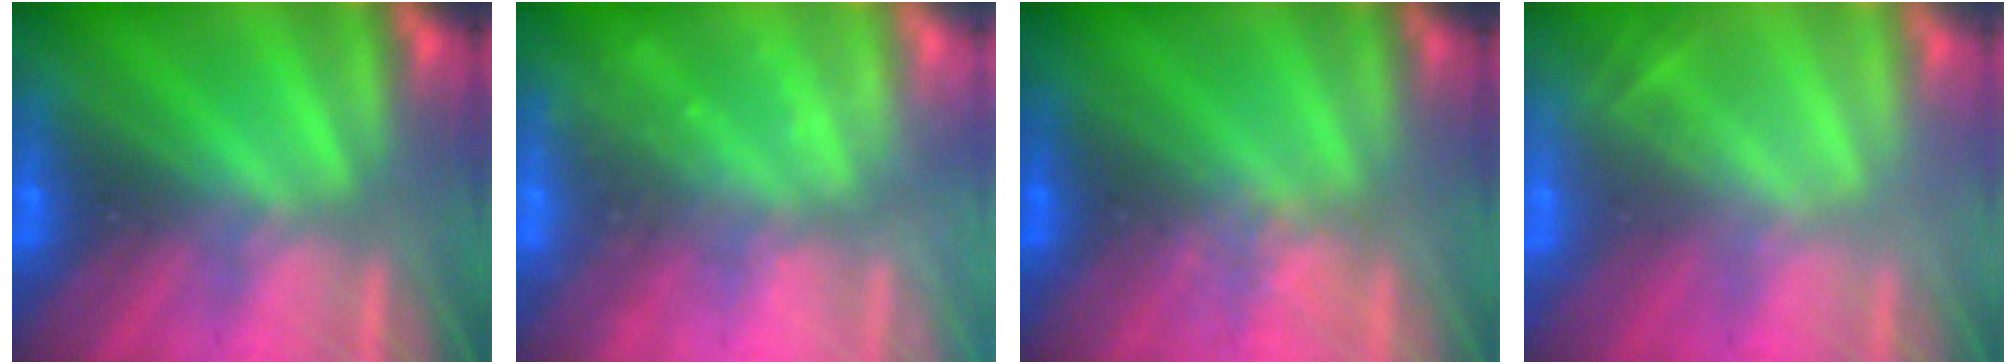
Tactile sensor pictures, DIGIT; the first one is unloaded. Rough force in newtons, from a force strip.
{"total": 2.3}
{"total": 2.4}
{"total": 2.0}